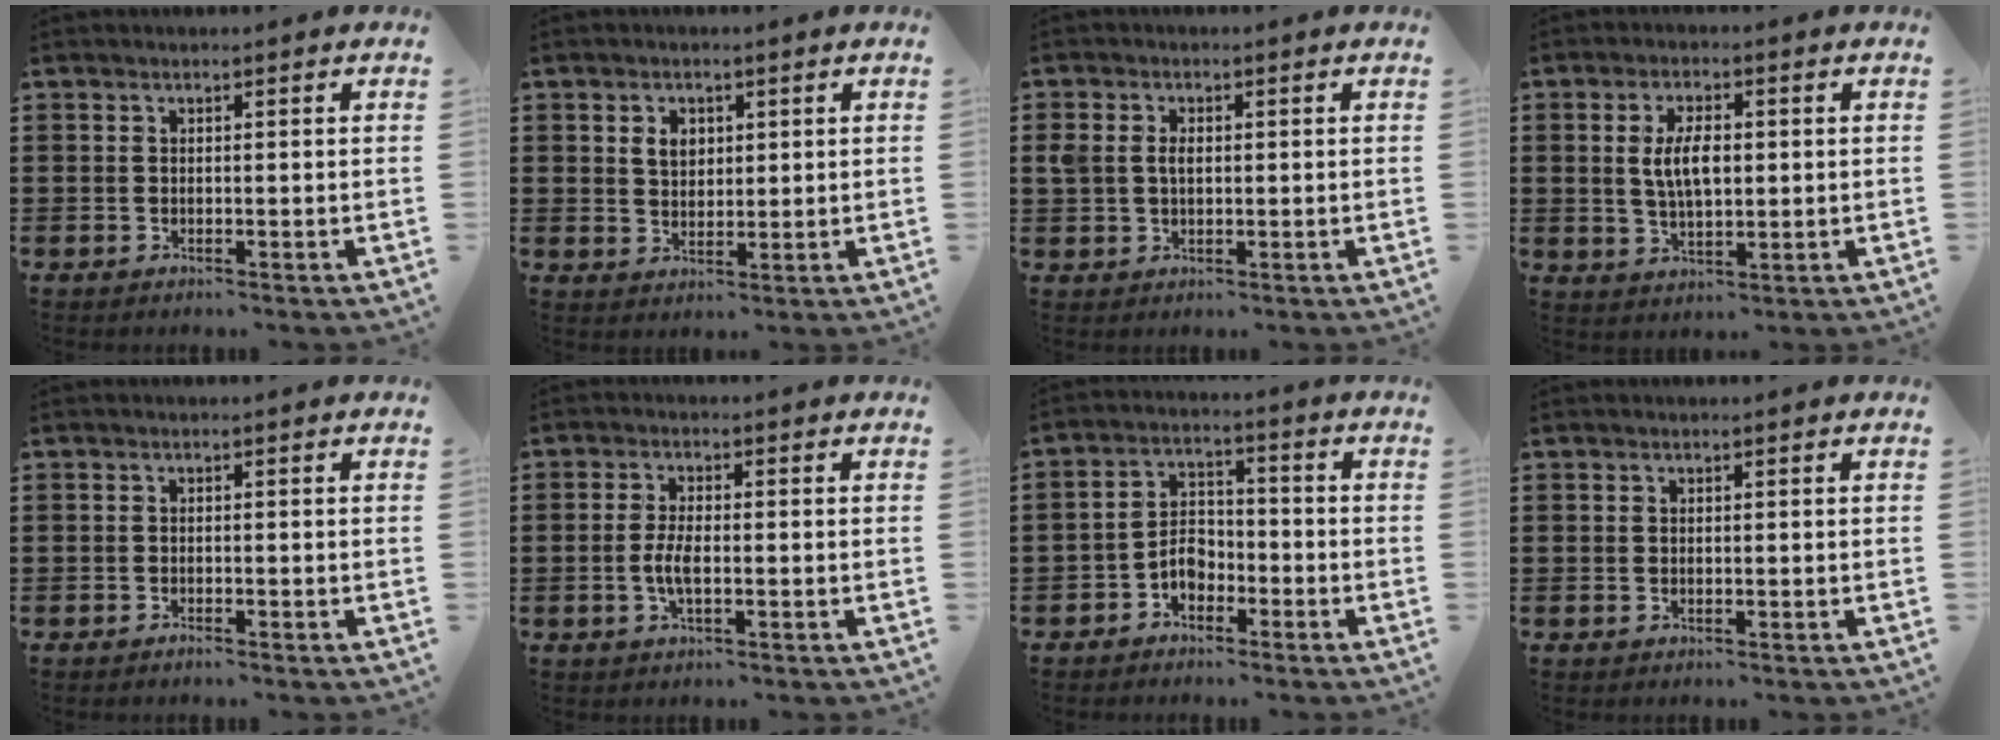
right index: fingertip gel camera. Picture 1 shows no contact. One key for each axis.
{"total": 3.3, "fx": 1.2, "fy": 2.5, "fz": 1.9, "tx": -0.047, "ty": 0.011, "tz": 0.020}
{"total": 2.7, "fx": 0.3, "fy": 1.9, "fz": 1.9, "tx": -0.048, "ty": 0.007, "tz": 0.003}
{"total": 5.8, "fx": 0.5, "fy": 2.5, "fz": 5.2, "tx": -0.103, "ty": 0.003, "tz": 0.003}
{"total": 0.8, "fx": -0.7, "fy": 0.0, "fz": 0.3, "tx": -0.010, "ty": -0.007, "tz": -0.011}
{"total": 3.7, "fx": -0.8, "fy": 1.1, "fz": 3.4, "tx": -0.077, "ty": -0.006, "tz": -0.018}
{"total": 4.2, "fx": -2.4, "fy": 2.6, "fz": 2.2, "tx": -0.051, "ty": 0.004, "tz": -0.049}
{"total": 0.0}